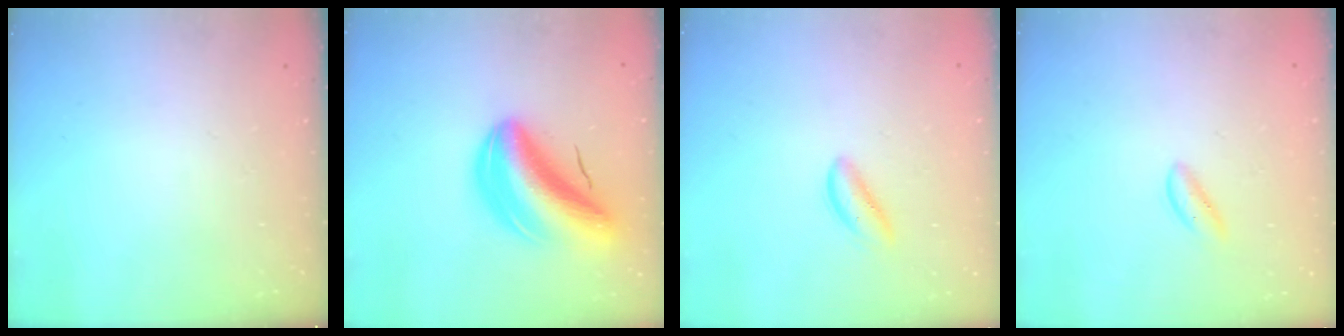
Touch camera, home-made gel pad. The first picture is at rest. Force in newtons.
{"total": 13.6, "press": 13.1, "slide": 3.8}
{"total": 2.2, "press": 2.2, "slide": 0.4}
{"total": 1.3, "press": 1.3, "slide": 0.3}